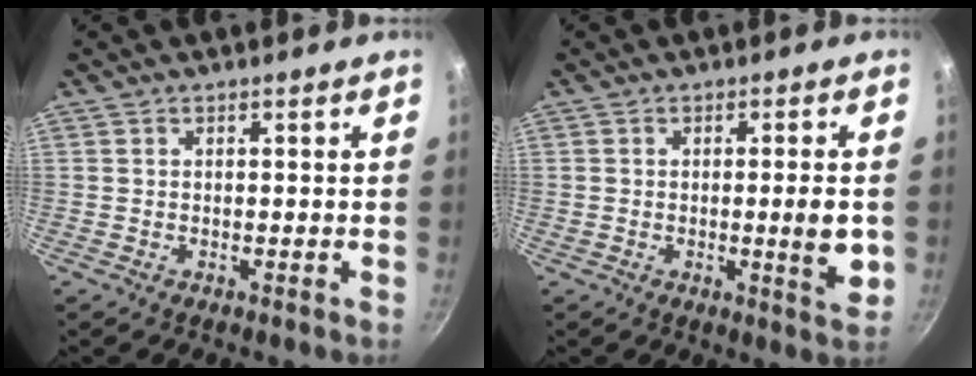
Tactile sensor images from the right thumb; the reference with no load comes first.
{"total": 6.4, "force": [-0.5, 0.9, 6.3], "torque": [-0.090, -0.007, -0.008]}